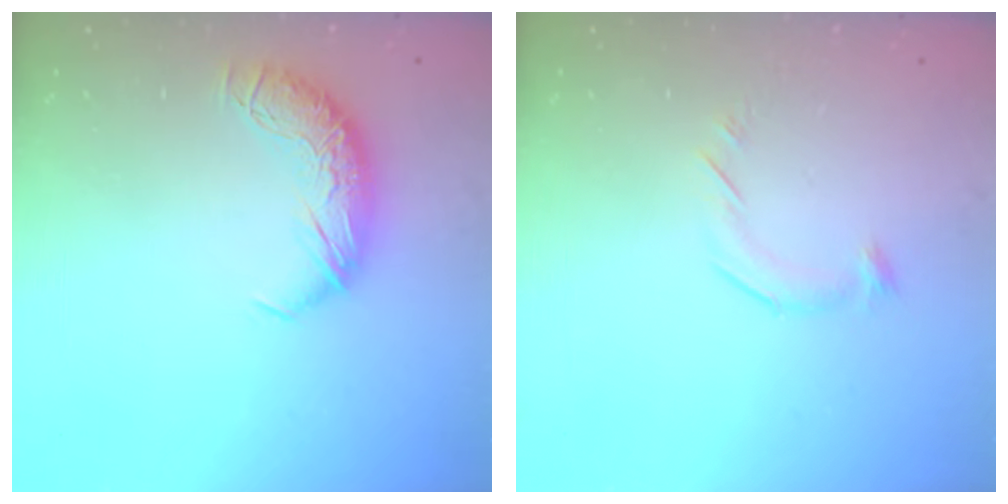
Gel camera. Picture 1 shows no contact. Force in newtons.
{"total": 6.7, "press": 6.7, "slide": 0.6}